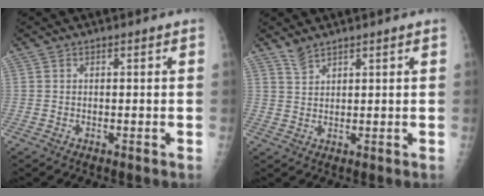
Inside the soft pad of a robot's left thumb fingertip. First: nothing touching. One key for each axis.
{"total": 2.2, "fx": 2.0, "fy": 0.5, "fz": 0.6, "tx": -0.010, "ty": -0.005, "tz": 0.045}